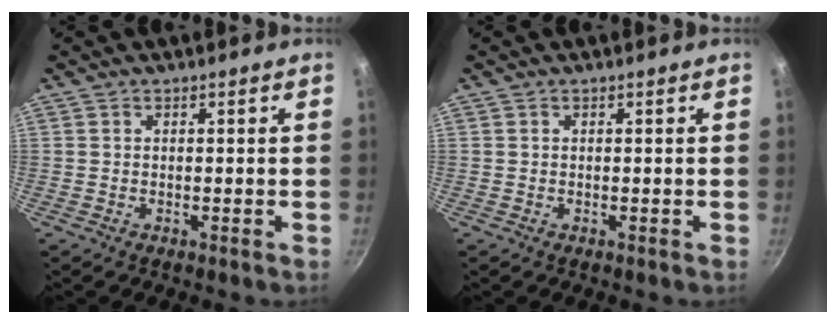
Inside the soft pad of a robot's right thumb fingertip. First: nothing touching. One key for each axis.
{"total": 0.0}